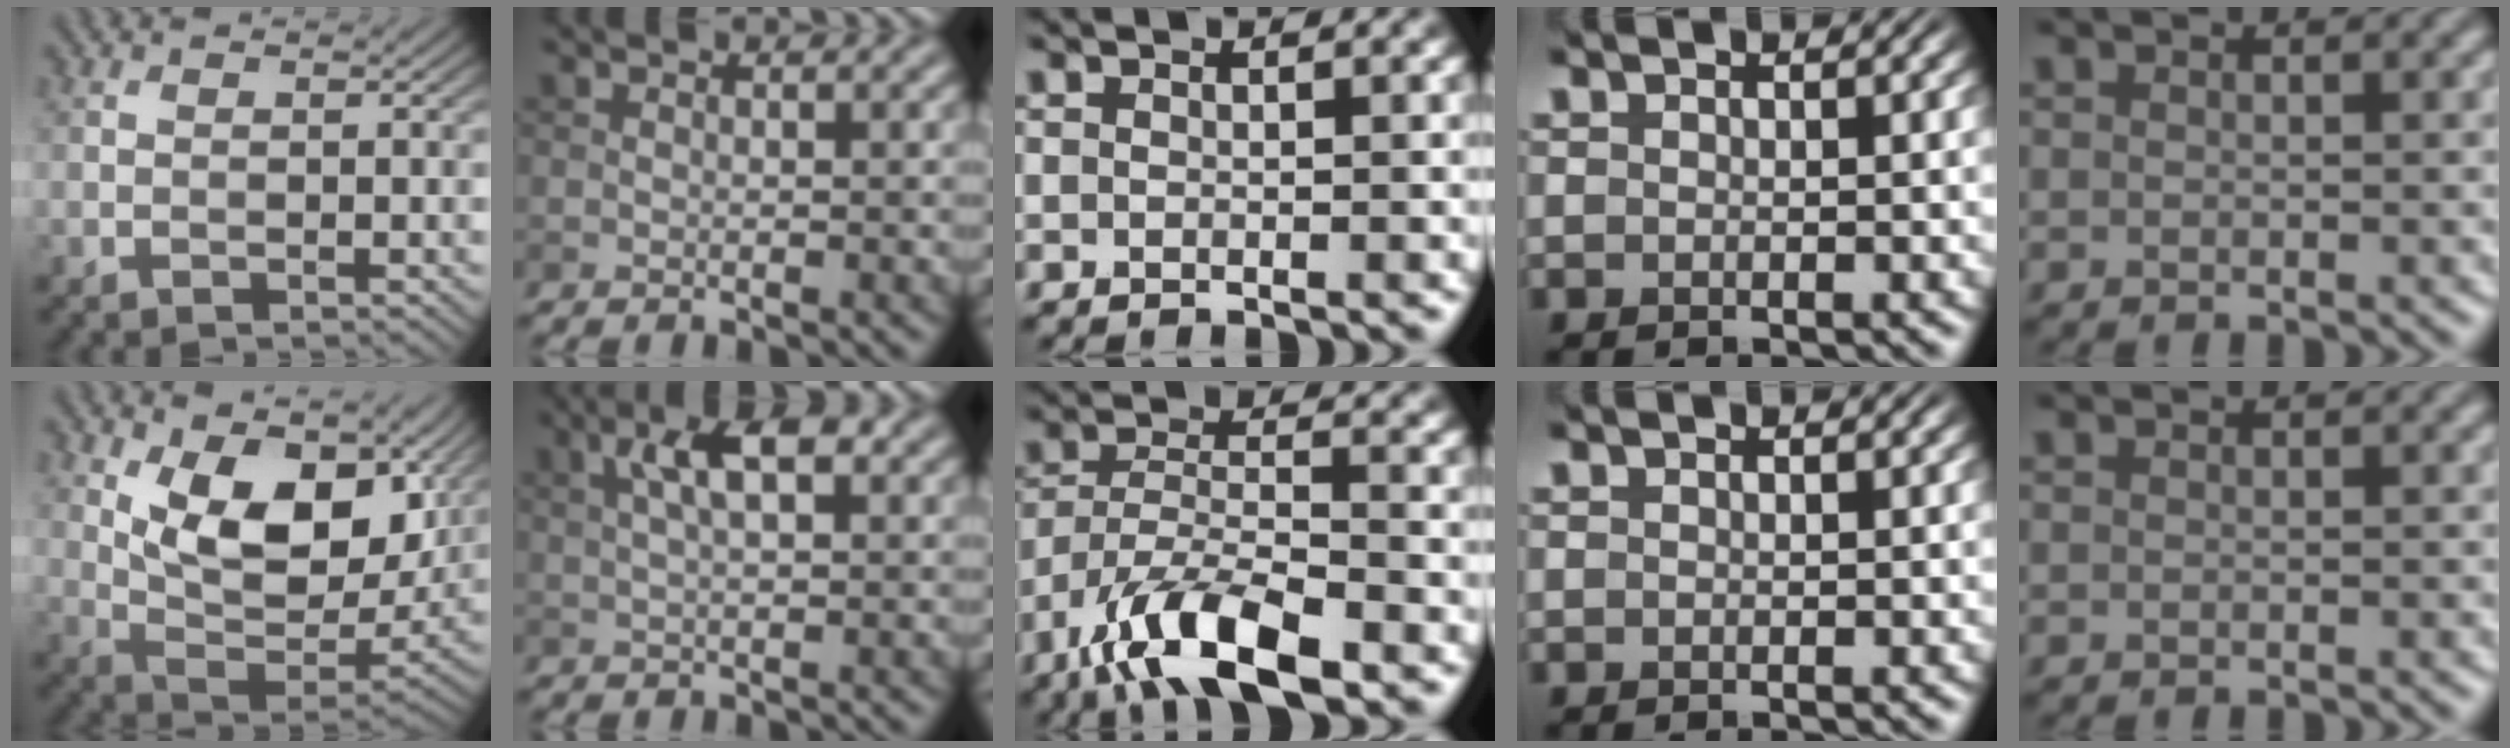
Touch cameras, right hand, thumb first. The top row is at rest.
{"thumb": {"total": 14.0, "force": [5.1, 7.7, 10.6], "torque": [-0.185, -0.018, 0.095]}, "index": {"total": 4.6, "force": [1.5, 1.6, 4.0], "torque": [-0.075, 0.012, 0.023]}, "middle": {"total": 9.0, "force": [-5.8, 2.9, 6.2], "torque": [-0.116, -0.001, -0.112]}}